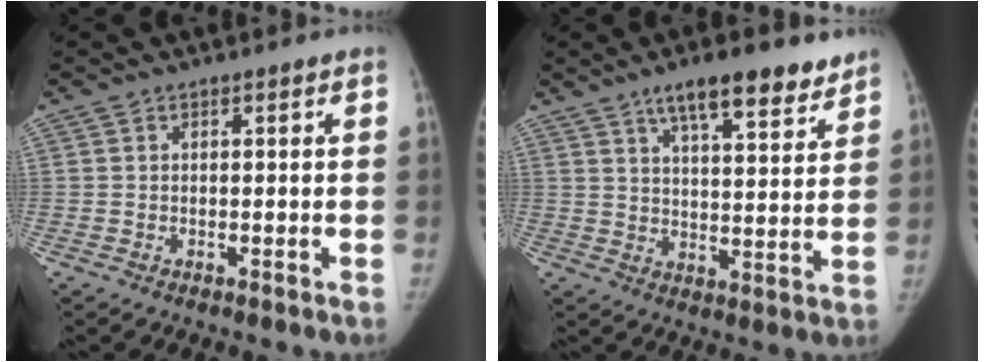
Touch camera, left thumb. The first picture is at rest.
{"total": 12.4, "force": [8.8, 3.6, 8.0], "torque": [-0.092, -0.042, 0.134]}